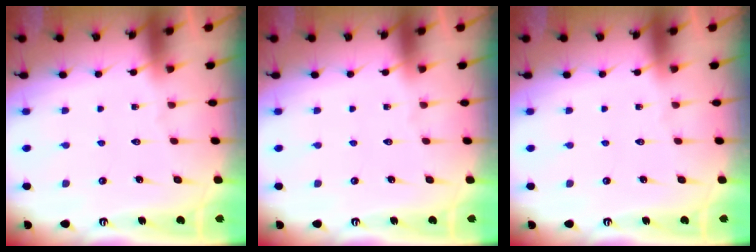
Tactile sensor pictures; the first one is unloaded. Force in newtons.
{"total": 0.0}
{"total": 0.0}